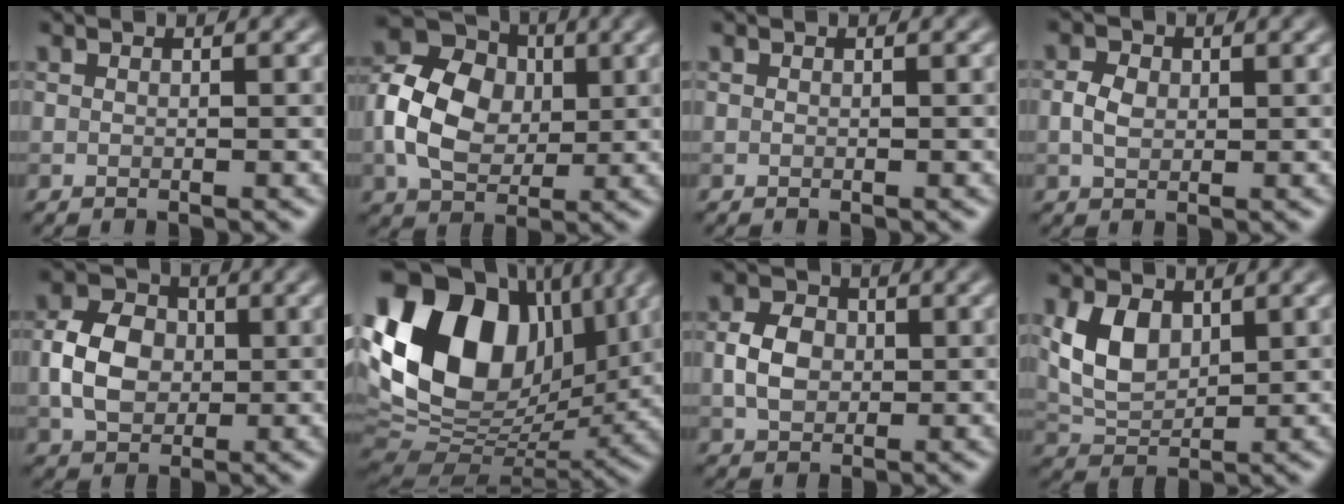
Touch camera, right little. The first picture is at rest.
{"total": 9.3, "force": [0.2, 7.1, 6.1], "torque": [-0.123, 0.011, -0.003]}
{"total": 0.0}
{"total": 2.2, "force": [0.1, 1.6, 1.5], "torque": [-0.030, 0.003, -0.002]}
{"total": 5.4, "force": [-0.2, 4.1, 3.5], "torque": [-0.072, 0.008, -0.008]}
{"total": 18.3, "force": [5.1, 12.4, 12.5], "torque": [-0.271, 0.029, 0.083]}
{"total": 3.6, "force": [-0.1, 2.8, 2.4], "torque": [-0.048, 0.005, -0.007]}
{"total": 4.7, "force": [1.4, 3.0, 3.3], "torque": [-0.075, -0.002, 0.029]}